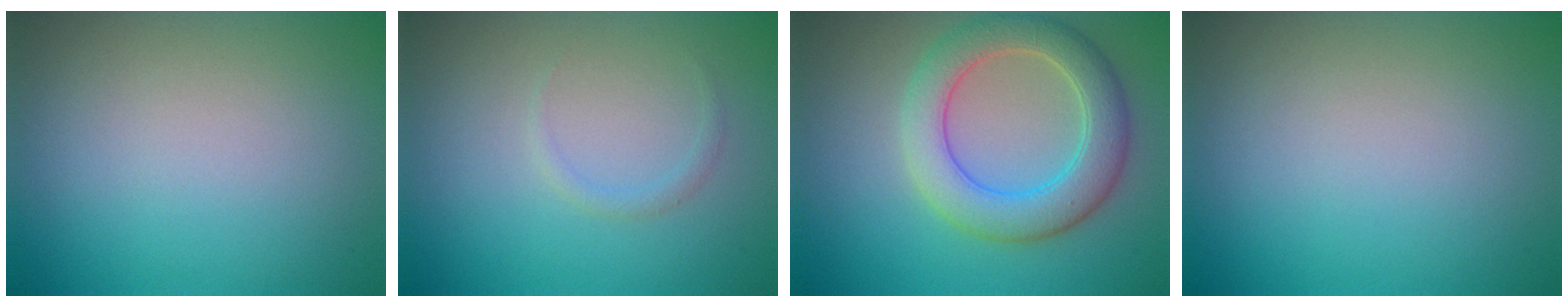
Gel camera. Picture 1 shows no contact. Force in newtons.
{"total": 0.7, "press": 0.7, "slide": 0.1}
{"total": 5.8, "press": 5.8, "slide": 0.2}
{"total": 0.0}